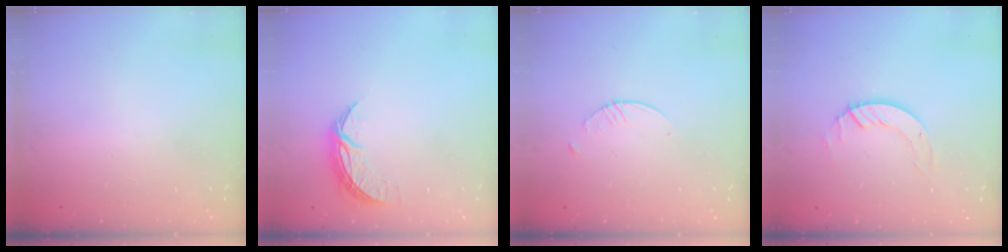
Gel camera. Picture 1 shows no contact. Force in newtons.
{"total": 6.8, "press": 6.8, "slide": 0.5}
{"total": 1.5, "press": 1.5, "slide": 0.2}
{"total": 4.5, "press": 4.5, "slide": 0.4}